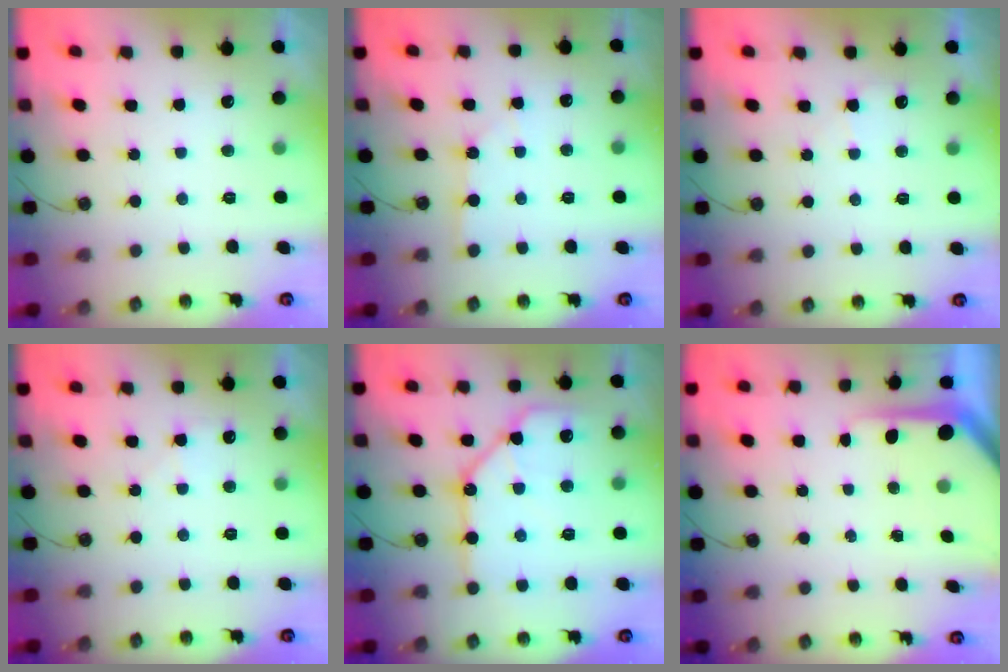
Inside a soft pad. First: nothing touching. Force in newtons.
{"total": 1.0, "press": 1.0, "slide": 0.1}
{"total": 3.2, "press": 3.2, "slide": 0.5}
{"total": 4.7, "press": 4.7, "slide": 0.7}
{"total": 15.0, "press": 14.9, "slide": 1.7}
{"total": 5.1, "press": 5.1, "slide": 0.5}